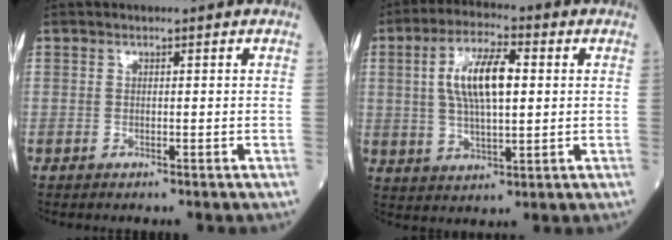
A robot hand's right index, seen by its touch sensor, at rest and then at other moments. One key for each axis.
{"total": 10.1, "fx": 1.9, "fy": 3.0, "fz": 9.4, "tx": -0.187, "ty": 0.012, "tz": 0.035}